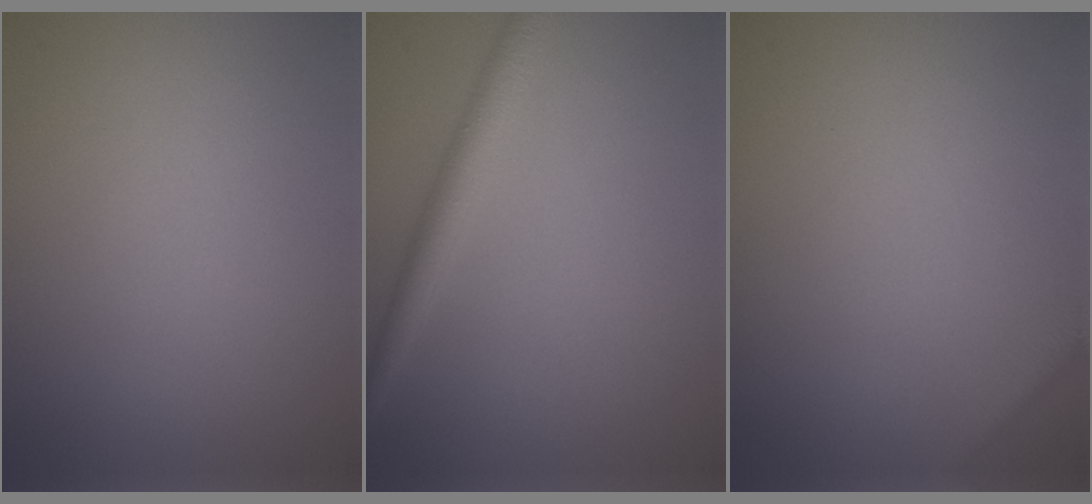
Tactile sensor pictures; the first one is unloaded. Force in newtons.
{"total": 2.6, "press": 2.6, "slide": 0.1}
{"total": 1.5, "press": 1.5, "slide": 0.0}